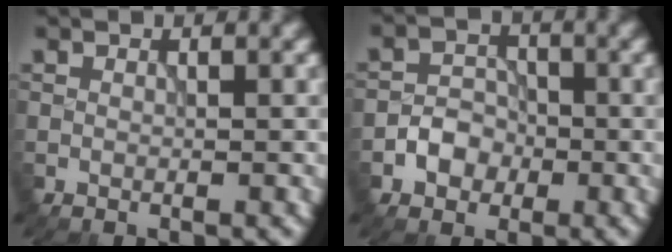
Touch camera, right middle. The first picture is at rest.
{"total": 2.6, "force": [-1.2, 2.1, 1.0], "torque": [-0.010, 0.005, -0.023]}